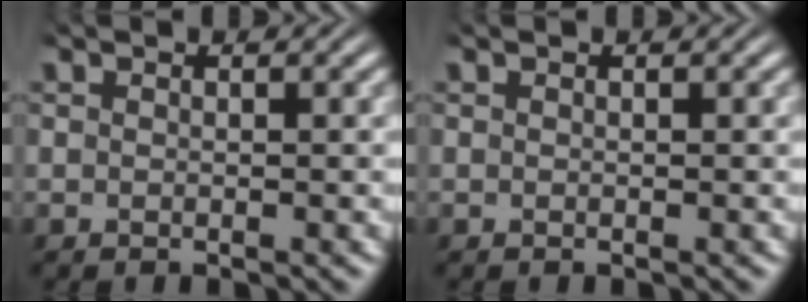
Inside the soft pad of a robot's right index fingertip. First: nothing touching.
{"total": 0.0}